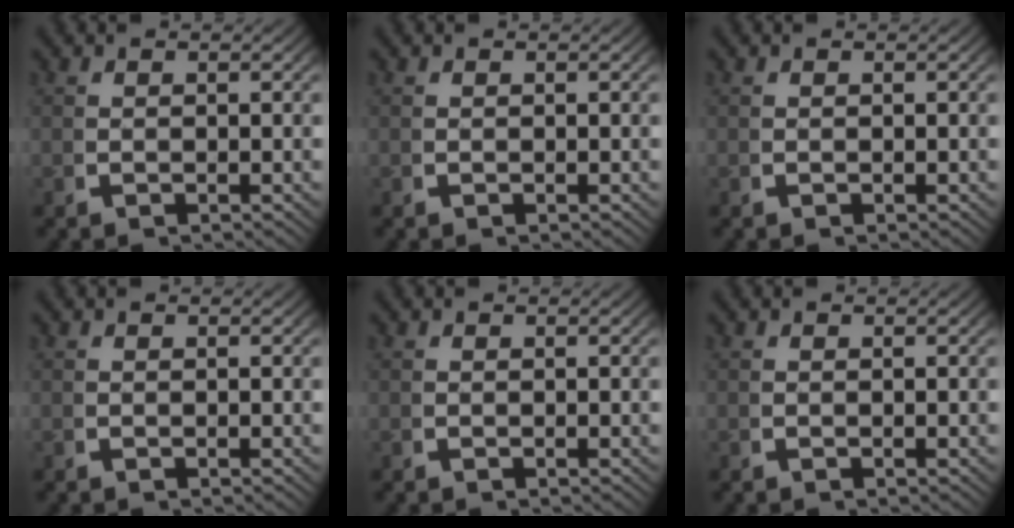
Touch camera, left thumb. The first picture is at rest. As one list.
[{"total": 0.0}, {"total": 0.0}, {"total": 0.0}, {"total": 0.0}, {"total": 0.0}]